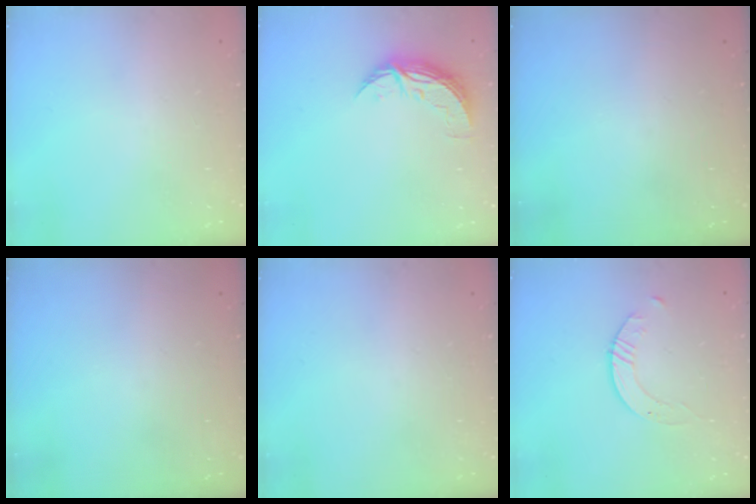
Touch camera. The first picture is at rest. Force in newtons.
{"total": 9.2, "press": 9.2, "slide": 0.1}
{"total": 0.0}
{"total": 0.0}
{"total": 0.0}
{"total": 1.7, "press": 1.7, "slide": 0.2}